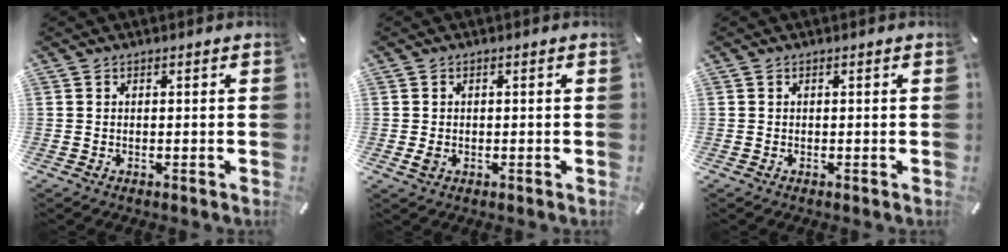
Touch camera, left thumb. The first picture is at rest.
{"total": 1.6, "force": [-0.3, 1.2, 1.1], "torque": [-0.027, -0.001, -0.007]}
{"total": 0.0}